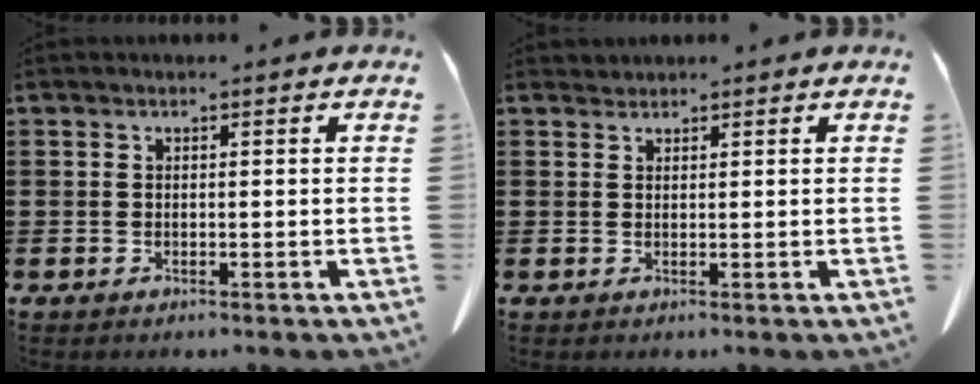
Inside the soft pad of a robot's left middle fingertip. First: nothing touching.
{"total": 0.9, "force": [0.9, 0.2, 0.0], "torque": [-0.002, 0.000, 0.018]}